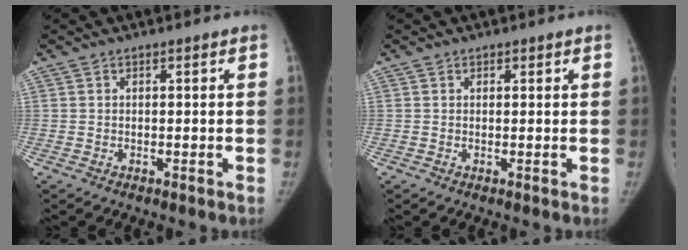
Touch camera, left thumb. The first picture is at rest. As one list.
[{"total": 0.9, "force": [0.6, 0.6, 0.2], "torque": [0.008, -0.003, 0.006]}]